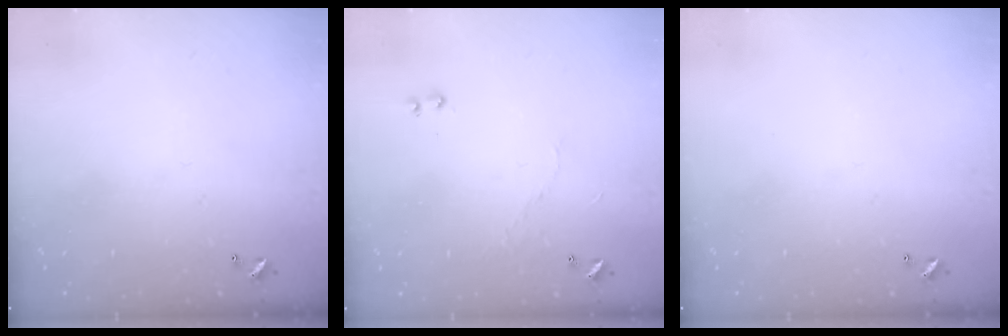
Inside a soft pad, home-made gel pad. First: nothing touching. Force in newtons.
{"total": 4.6, "press": 4.6, "slide": 0.3}
{"total": 0.0}